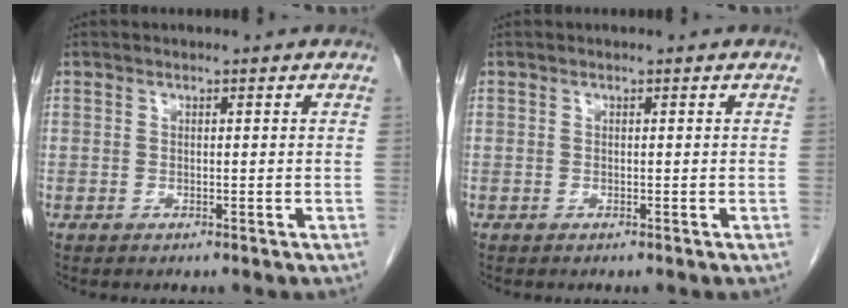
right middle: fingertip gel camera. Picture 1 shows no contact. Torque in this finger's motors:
{"motor_torque": [0.40, -0.27, 0.02, 0.01]}